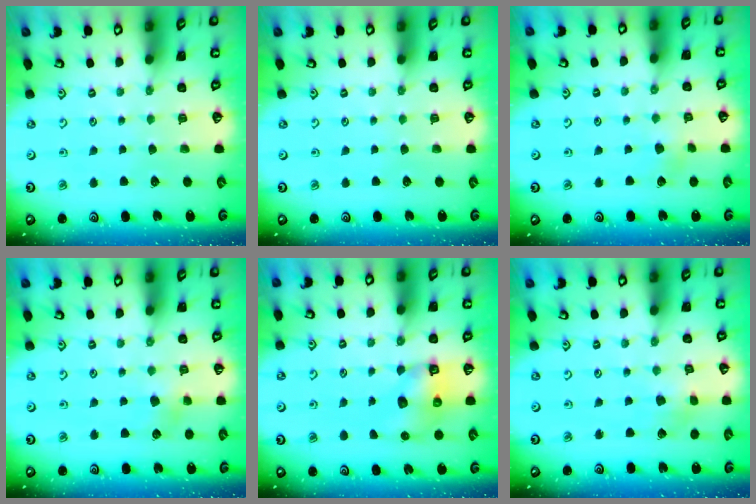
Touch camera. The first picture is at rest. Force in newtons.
{"total": 0.0}
{"total": 1.3, "press": 1.3, "slide": 0.2}
{"total": 4.2, "press": 4.1, "slide": 0.6}
{"total": 6.0, "press": 6.0, "slide": 0.7}
{"total": 2.9, "press": 2.9, "slide": 0.6}